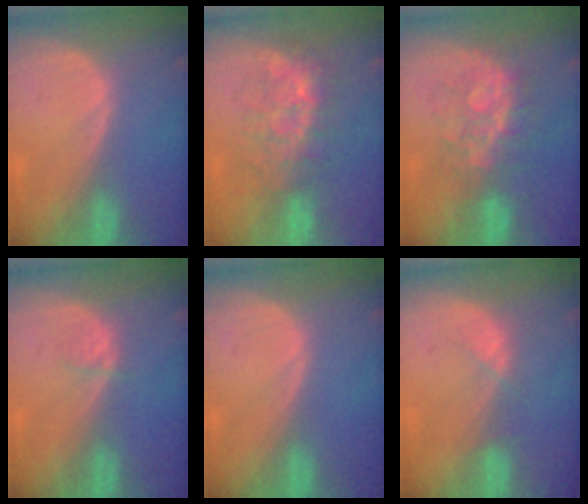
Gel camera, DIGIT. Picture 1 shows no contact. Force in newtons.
{"total": 7.6, "press": 7.2, "slide": 2.4}
{"total": 7.7, "press": 7.4, "slide": 2.1}
{"total": 1.2, "press": 1.2, "slide": 0.2}
{"total": 0.0}
{"total": 2.3, "press": 2.2, "slide": 0.7}